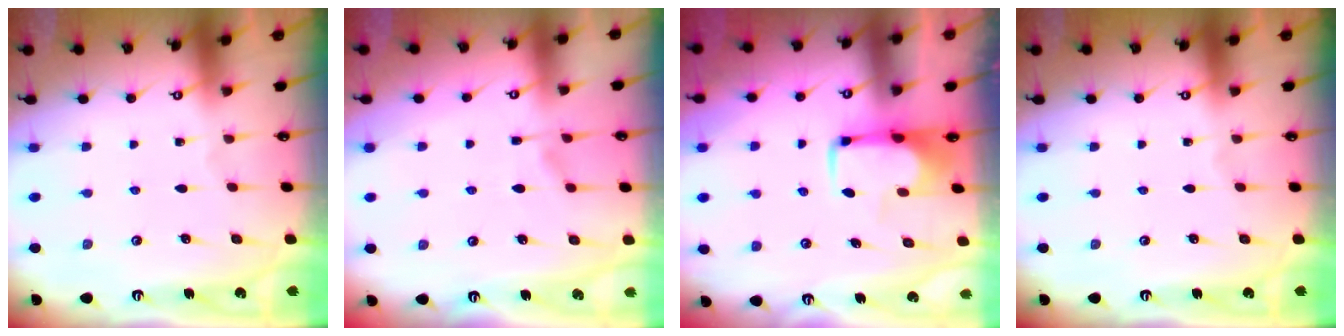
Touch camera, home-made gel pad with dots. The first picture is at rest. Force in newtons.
{"total": 1.3, "press": 0.3, "slide": 1.2}
{"total": 1.9, "press": 1.9, "slide": 0.5}
{"total": 0.0}